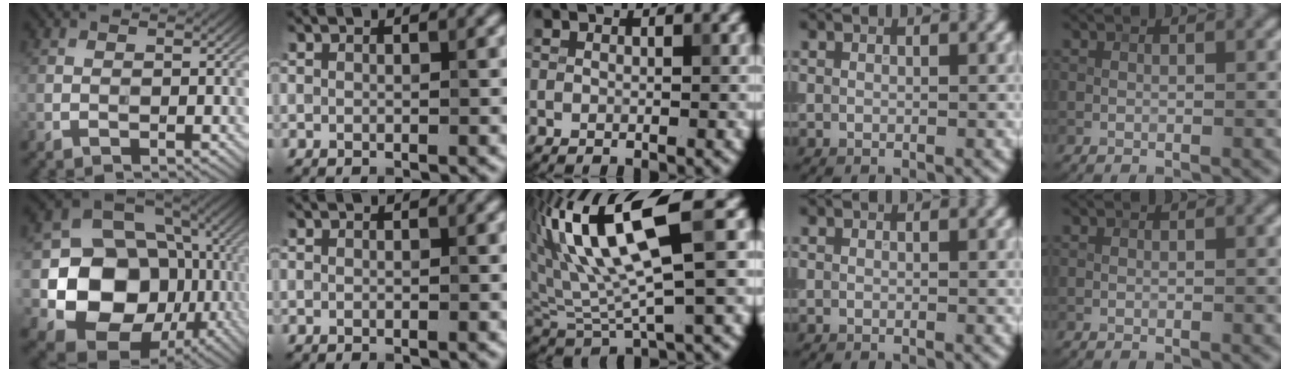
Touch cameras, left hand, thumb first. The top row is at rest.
{"thumb": {"total": 15.9, "force": [-2.7, 13.1, 8.7], "torque": [-0.161, -0.043, -0.042]}, "middle": {"total": 10.9, "force": [4.1, 2.9, 9.7], "torque": [-0.187, 0.011, 0.083]}}